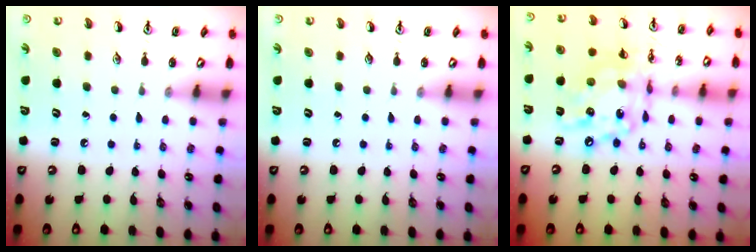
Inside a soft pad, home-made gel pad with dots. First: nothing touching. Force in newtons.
{"total": 0.0}
{"total": 14.1, "press": 14.1, "slide": 1.3}